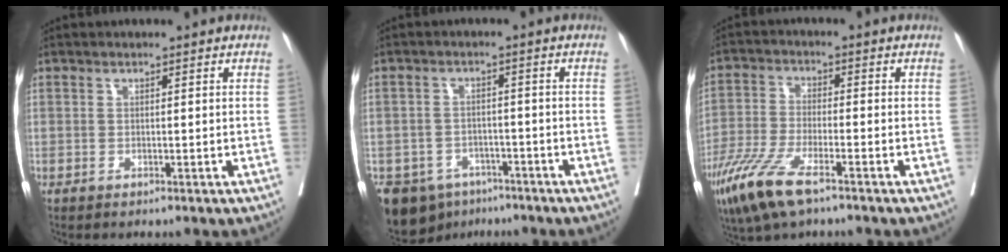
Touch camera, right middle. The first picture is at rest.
{"total": 10.2, "force": [-6.8, 7.0, 3.0], "torque": [-0.069, -0.002, -0.094]}
{"total": 9.9, "force": [-6.2, 2.1, 7.4], "torque": [-0.157, -0.023, -0.117]}